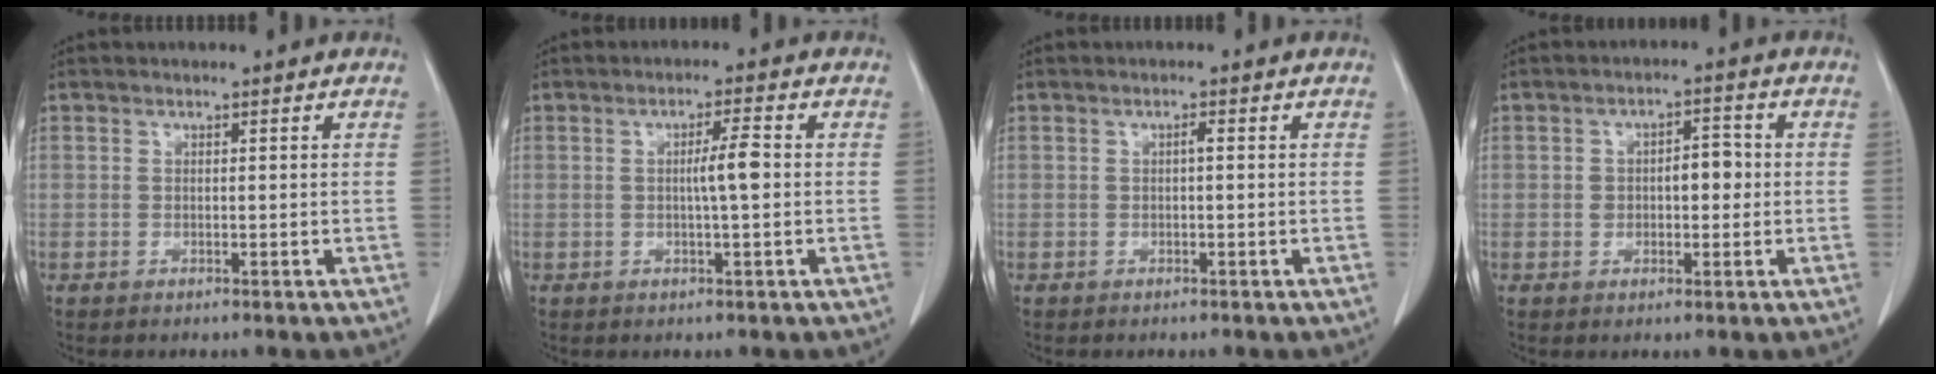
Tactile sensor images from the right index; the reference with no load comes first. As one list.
[{"total": 3.7, "force": [0.1, 0.1, 3.7], "torque": [-0.065, 0.000, 0.000]}, {"total": 0.7, "force": [0.1, 0.1, 0.7], "torque": [-0.010, 0.002, 0.001]}, {"total": 4.7, "force": [0.1, 2.4, 4.0], "torque": [-0.061, 0.015, 0.006]}]